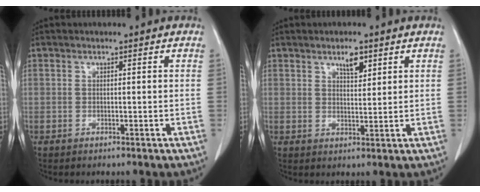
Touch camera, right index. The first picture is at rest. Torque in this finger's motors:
{"motor_torque": [0.18, 0.17, 0.04, 0.03]}